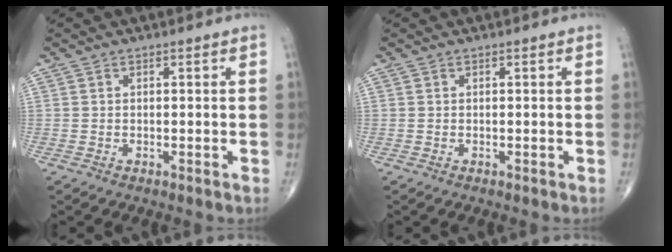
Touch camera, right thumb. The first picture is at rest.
{"total": 0.0}